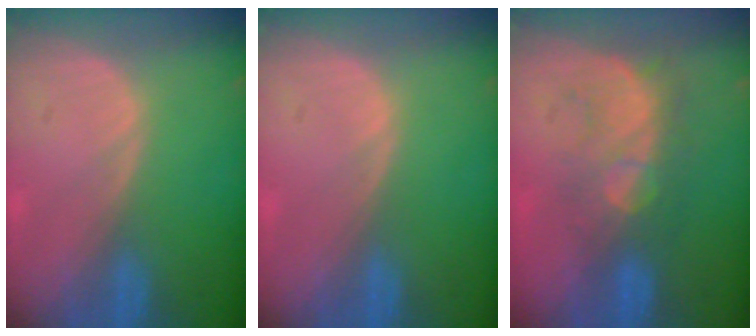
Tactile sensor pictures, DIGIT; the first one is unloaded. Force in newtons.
{"total": 0.0}
{"total": 8.6, "press": 7.6, "slide": 4.0}